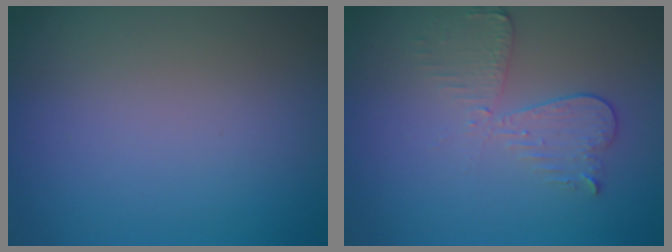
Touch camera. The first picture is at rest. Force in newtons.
{"total": 3.1, "press": 2.6, "slide": 1.6}